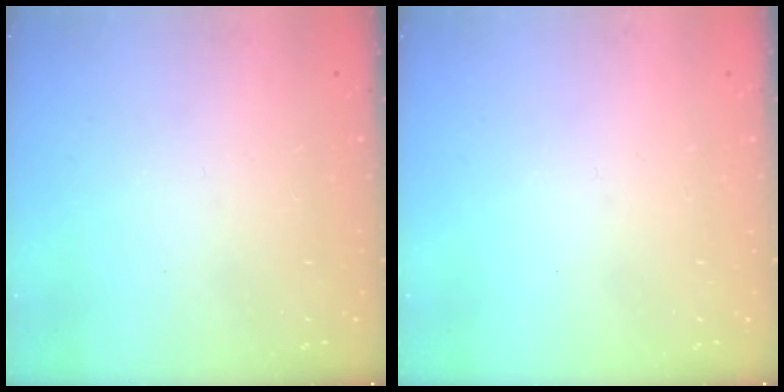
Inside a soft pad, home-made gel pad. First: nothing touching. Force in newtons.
{"total": 0.0}